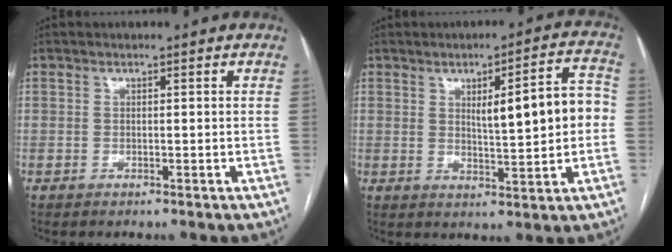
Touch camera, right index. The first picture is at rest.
{"total": 9.7, "force": [0.8, 1.8, 9.5], "torque": [-0.131, 0.024, 0.016]}